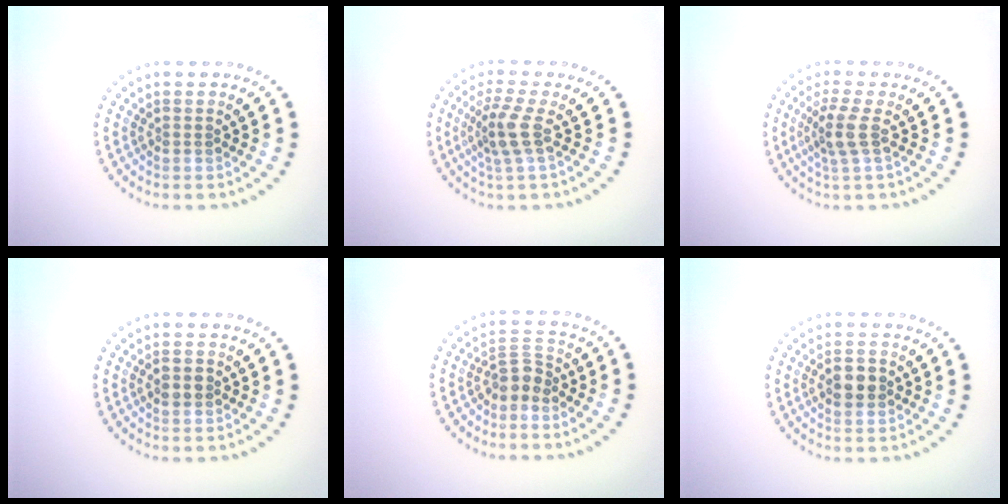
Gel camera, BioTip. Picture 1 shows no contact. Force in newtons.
{"total": 2.8, "press": 2.1, "slide": 1.9}
{"total": 2.6, "press": 2.0, "slide": 1.6}
{"total": 1.2, "press": 1.2, "slide": 0.1}
{"total": 2.3, "press": 1.9, "slide": 1.3}
{"total": 3.0, "press": 3.0, "slide": 0.1}